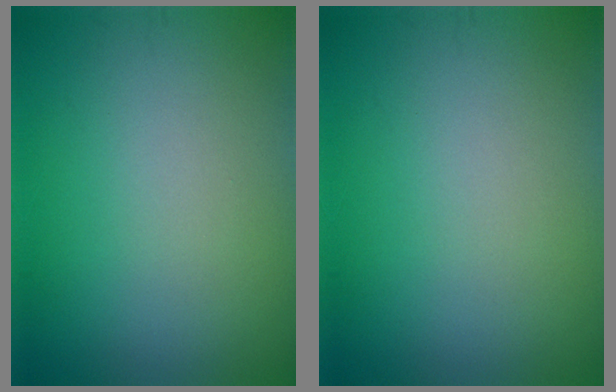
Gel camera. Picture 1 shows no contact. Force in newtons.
{"total": 0.0}